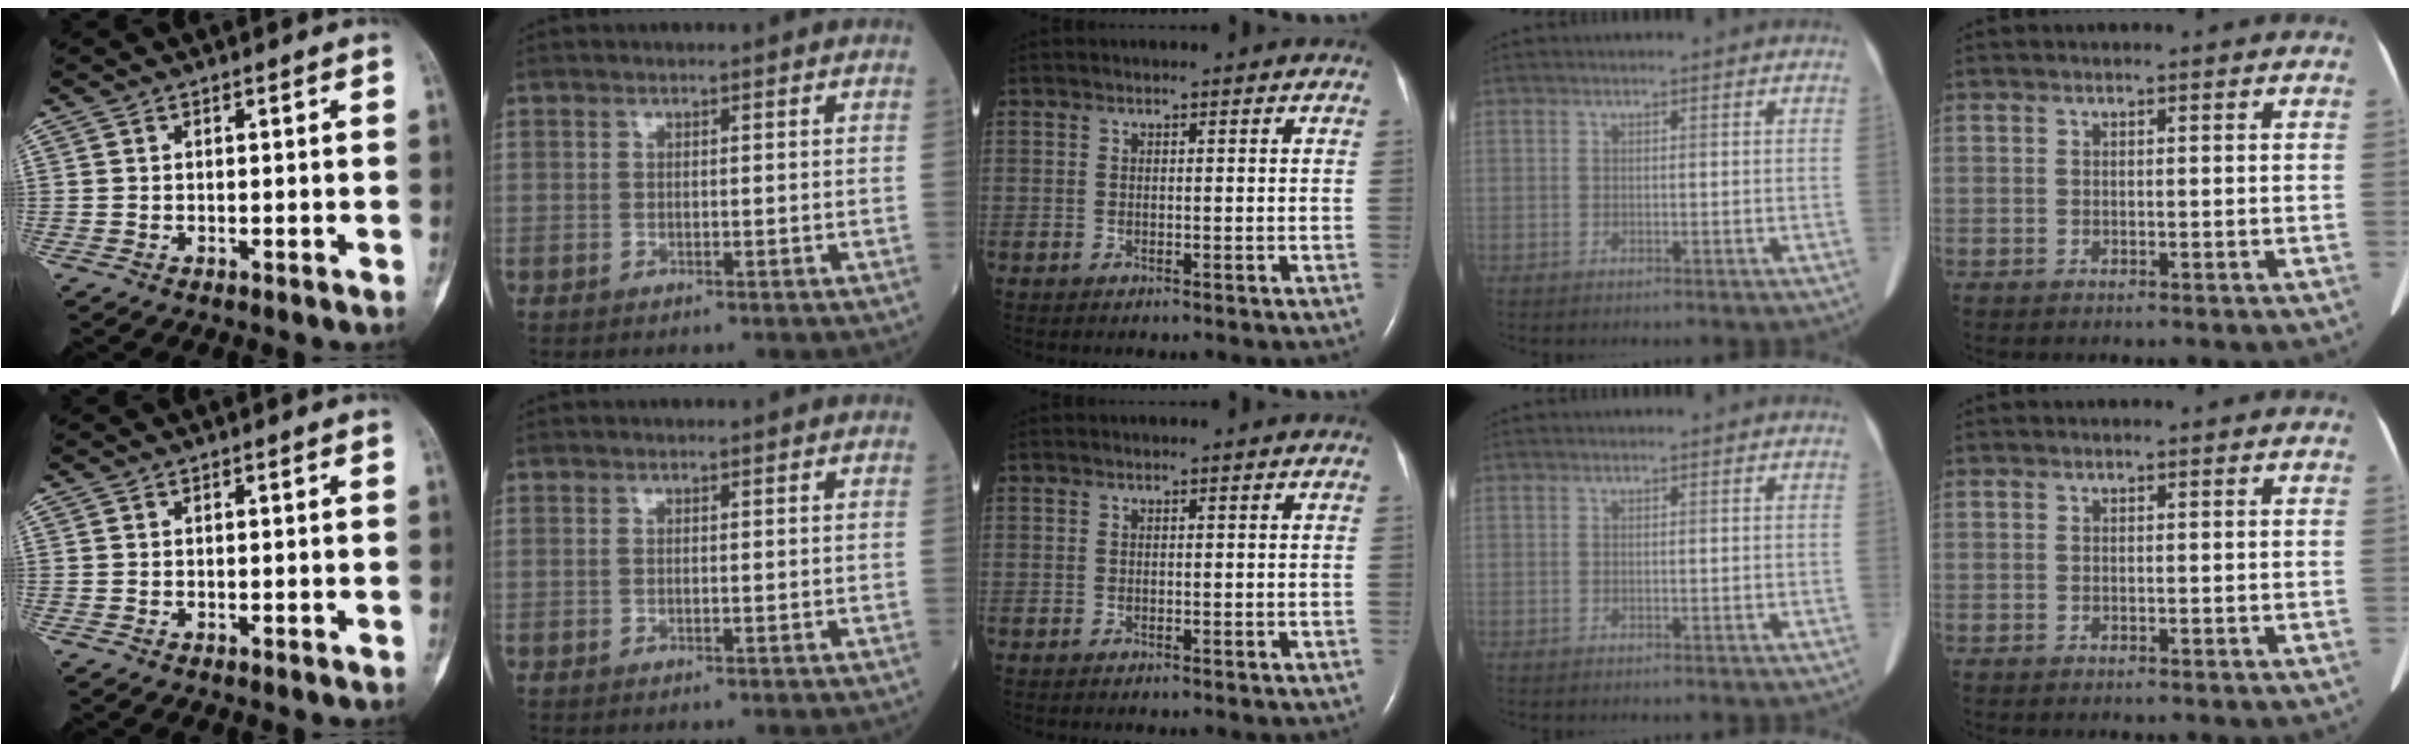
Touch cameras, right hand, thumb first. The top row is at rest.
{}